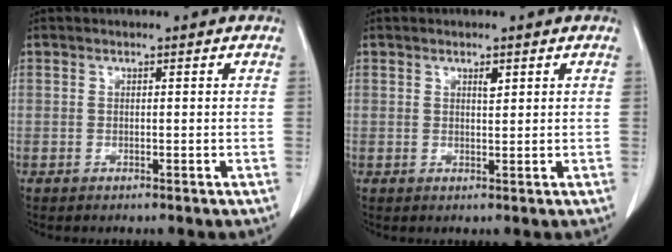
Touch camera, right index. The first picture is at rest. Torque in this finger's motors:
{"motor_torque": [-0.02, 0.07, 0.00, 0.00]}